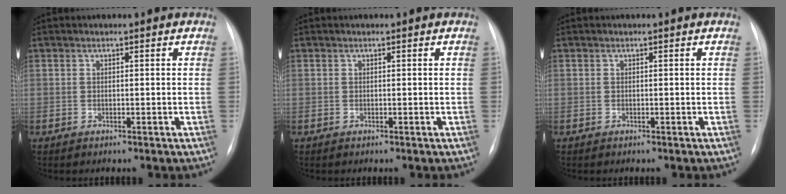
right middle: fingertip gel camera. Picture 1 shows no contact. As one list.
[{"total": 0.0}, {"total": 0.0}]